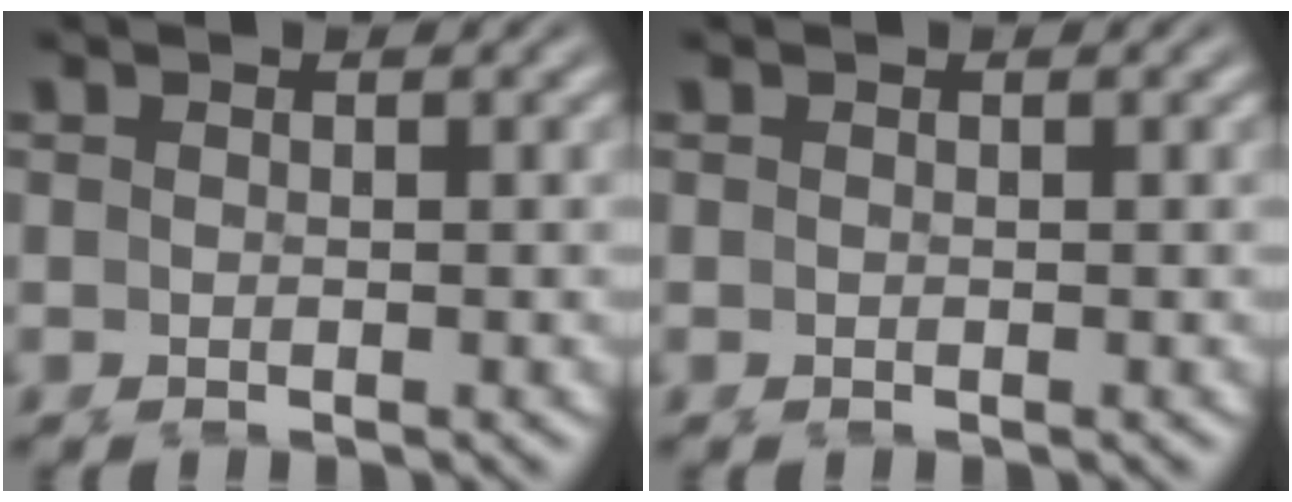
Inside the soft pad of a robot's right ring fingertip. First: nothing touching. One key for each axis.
{"total": 0.0}